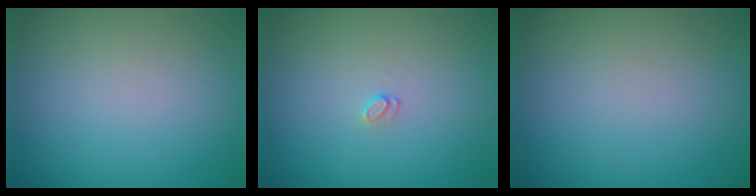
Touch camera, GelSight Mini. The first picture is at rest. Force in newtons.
{"total": 0.7, "press": 0.7, "slide": 0.1}
{"total": 0.0}